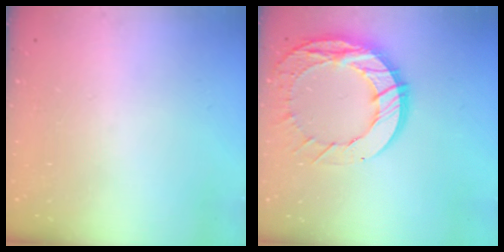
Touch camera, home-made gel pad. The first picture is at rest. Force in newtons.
{"total": 16.4, "press": 16.4, "slide": 1.3}